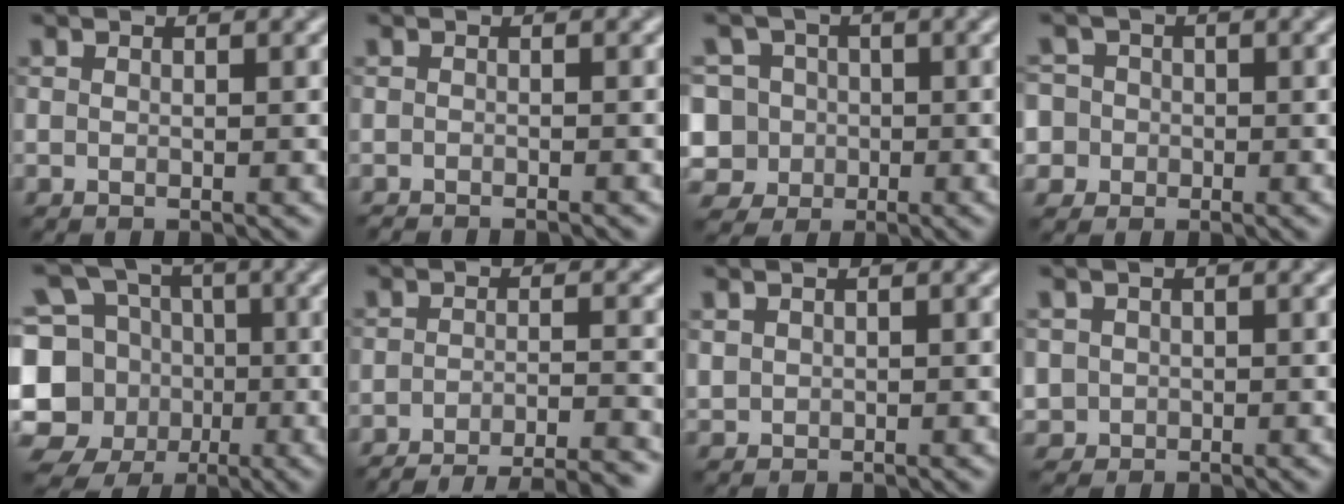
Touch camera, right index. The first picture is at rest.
{"total": 1.7, "force": [-1.7, 0.1, 0.4], "torque": [-0.001, -0.007, -0.027]}
{"total": 8.2, "force": [-1.1, 7.5, 3.1], "torque": [-0.061, 0.027, -0.061]}
{"total": 5.4, "force": [-0.6, 5.2, 1.5], "torque": [-0.028, 0.024, -0.042]}
{"total": 11.9, "force": [-3.3, 10.4, 4.5], "torque": [-0.110, -0.006, -0.065]}
{"total": 11.4, "force": [-10.0, 3.1, 4.5], "torque": [-0.035, 0.000, -0.112]}
{"total": 0.9, "force": [0.4, 0.8, 0.1], "torque": [-0.004, -0.002, 0.013]}
{"total": 1.4, "force": [0.0, 1.4, 0.0], "torque": [0.009, -0.004, 0.003]}